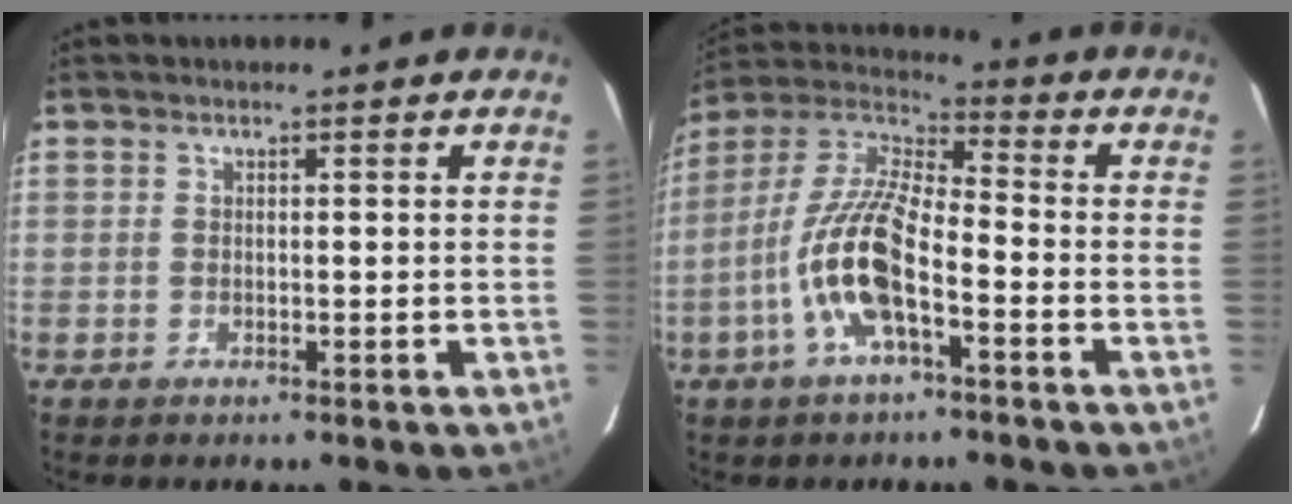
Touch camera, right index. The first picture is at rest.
{"total": 13.2, "force": [-5.2, 3.7, 11.6], "torque": [-0.242, 0.001, -0.105]}